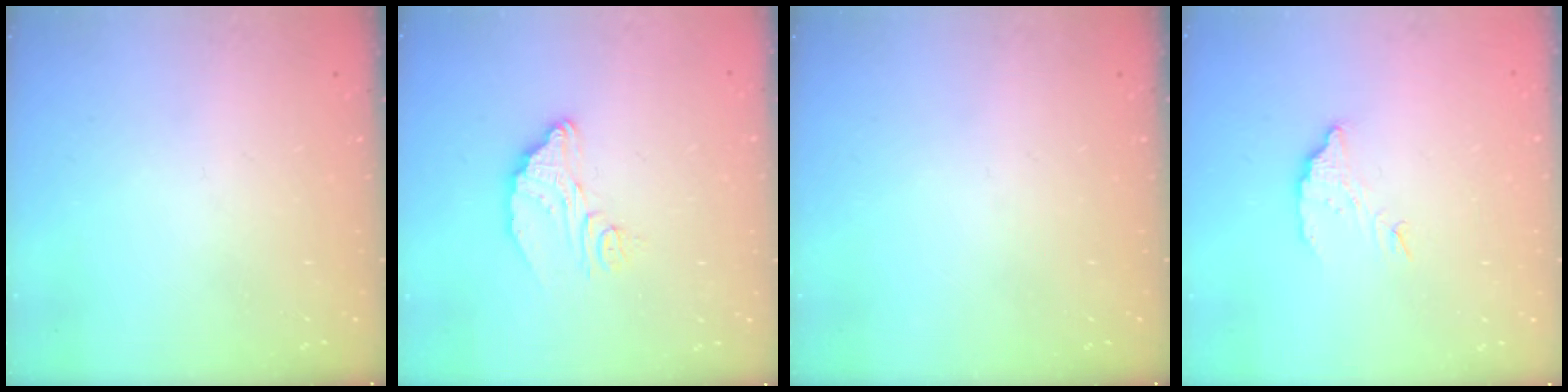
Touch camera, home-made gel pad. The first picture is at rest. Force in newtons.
{"total": 9.4, "press": 9.4, "slide": 0.7}
{"total": 0.0}
{"total": 4.4, "press": 4.4, "slide": 0.2}